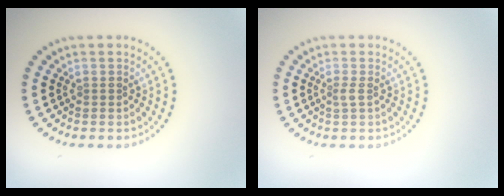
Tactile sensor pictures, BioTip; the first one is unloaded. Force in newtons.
{"total": 0.9, "press": 0.6, "slide": 0.7}